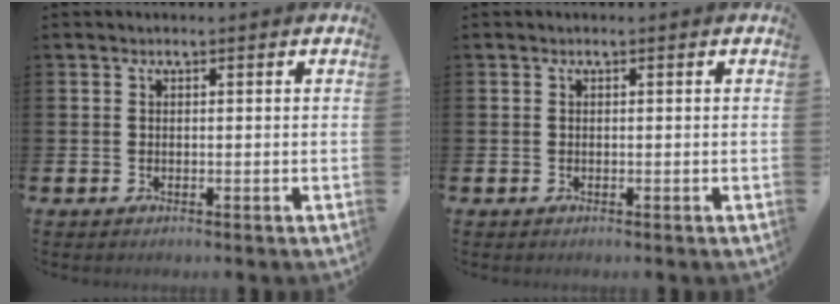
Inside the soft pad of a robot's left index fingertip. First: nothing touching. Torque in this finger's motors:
{"motor_torque": [0.00, 0.00, 0.00, 0.00]}